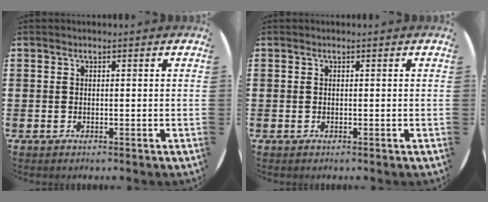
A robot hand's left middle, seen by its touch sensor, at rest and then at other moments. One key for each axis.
{"total": 0.0}